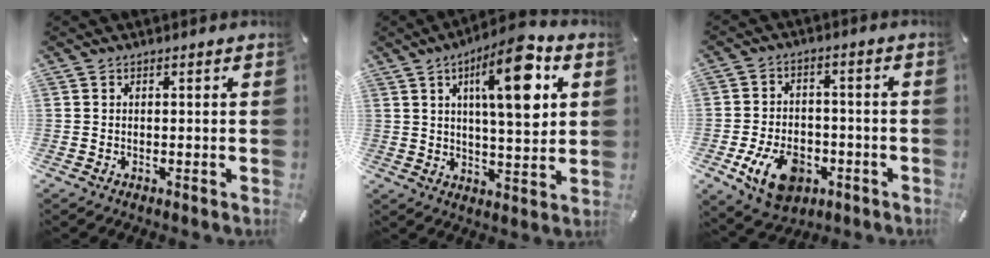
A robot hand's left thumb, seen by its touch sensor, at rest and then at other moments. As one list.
[{"total": 16.5, "force": [6.5, 5.3, 14.2], "torque": [-0.217, -0.015, 0.095]}, {"total": 11.6, "force": [-4.9, 7.6, 7.2], "torque": [-0.136, 0.015, -0.087]}]